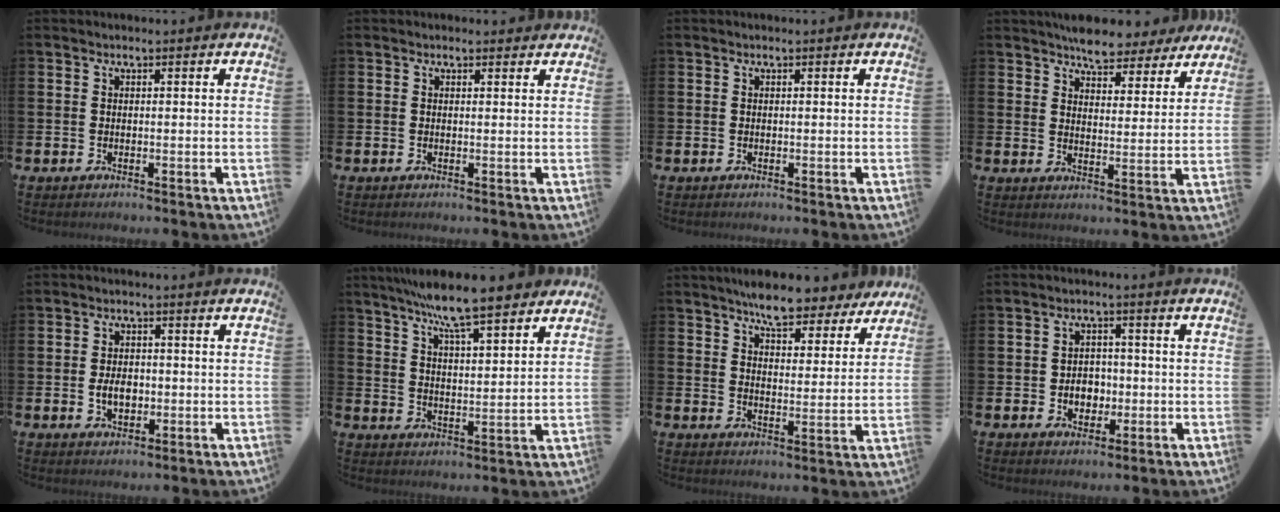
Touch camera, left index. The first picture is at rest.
{"total": 0.6, "force": [0.5, 0.3, 0.2], "torque": [0.003, 0.001, 0.008]}
{"total": 0.0}
{"total": 6.3, "force": [5.9, 2.1, 0.8], "torque": [-0.025, -0.035, 0.104]}
{"total": 3.5, "force": [-0.4, 2.3, 2.6], "torque": [-0.034, -0.001, -0.012]}
{"total": 9.6, "force": [8.6, 1.1, 4.2], "torque": [-0.097, -0.037, 0.152]}
{"total": 8.1, "force": [7.5, 1.8, 2.3], "torque": [-0.052, -0.037, 0.136]}
{"total": 3.5, "force": [-0.7, 2.9, 1.8], "torque": [-0.025, 0.001, -0.022]}